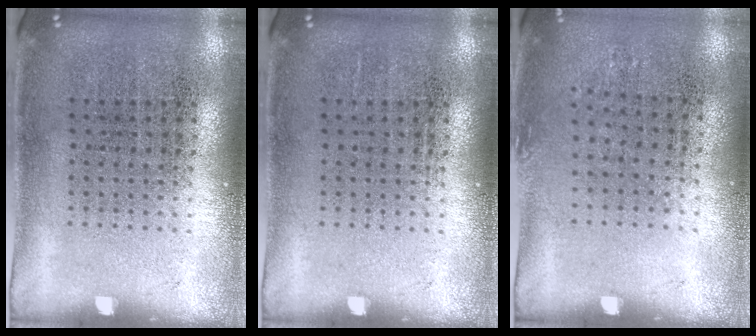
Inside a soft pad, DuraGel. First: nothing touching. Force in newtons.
{"total": 0.0}
{"total": 0.8, "press": 0.7, "slide": 0.4}